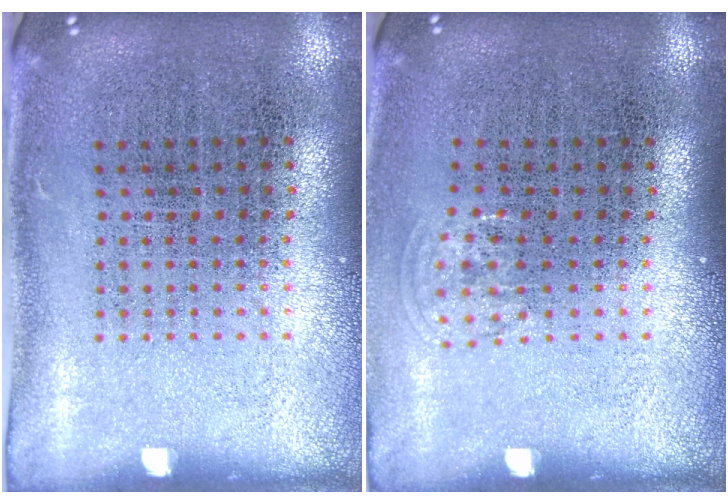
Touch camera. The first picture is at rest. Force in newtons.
{"total": 0.8, "press": 0.6, "slide": 0.5}